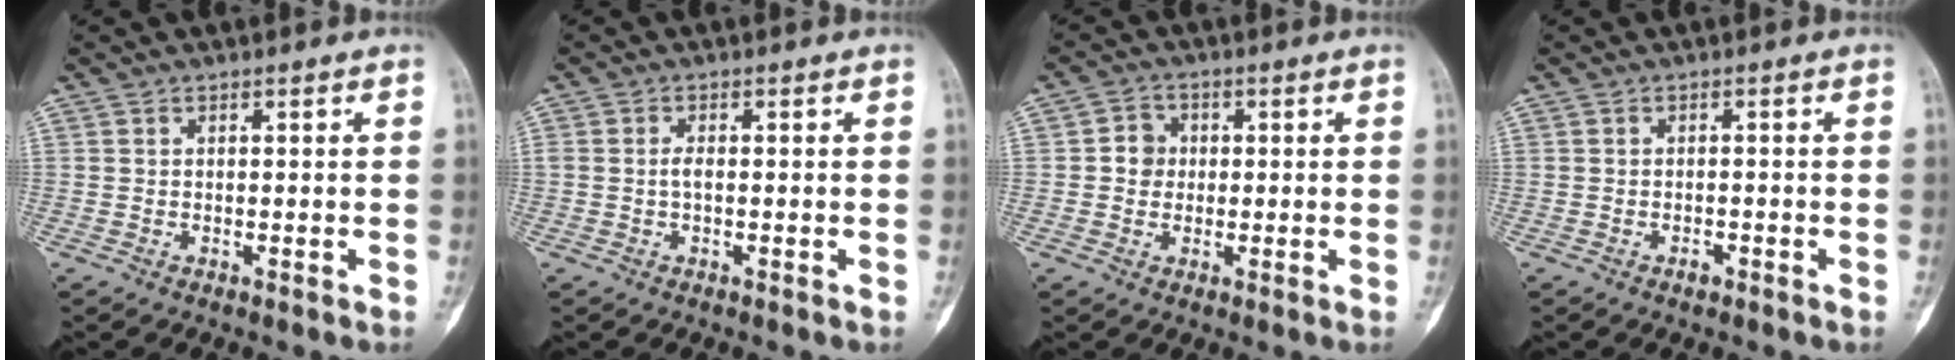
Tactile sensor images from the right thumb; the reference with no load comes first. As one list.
[{"total": 1.3, "force": [-0.2, 0.6, 1.2], "torque": [-0.024, 0.001, -0.004]}, {"total": 3.8, "force": [0.1, 3.5, 1.5], "torque": [-0.002, 0.008, -0.004]}, {"total": 1.2, "force": [-0.8, 0.6, 0.7], "torque": [-0.011, 0.005, -0.014]}]